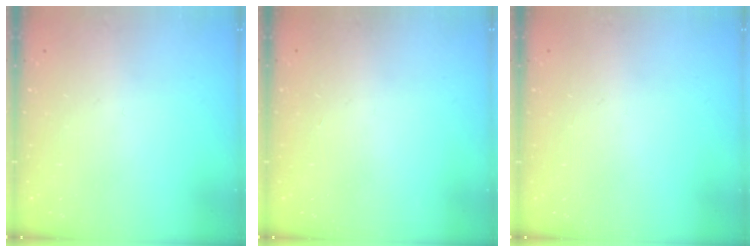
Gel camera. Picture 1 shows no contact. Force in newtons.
{"total": 1.4, "press": 1.4, "slide": 0.1}
{"total": 0.0}